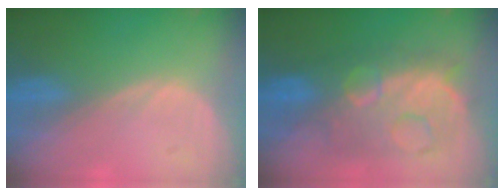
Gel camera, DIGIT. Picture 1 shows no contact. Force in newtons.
{"total": 10.8, "press": 10.8, "slide": 1.0}